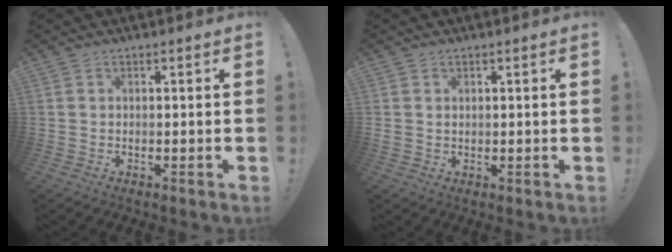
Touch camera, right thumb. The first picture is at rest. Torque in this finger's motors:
{"motor_torque": [0.05, 0.45, 0.17, -0.18, 0.05]}